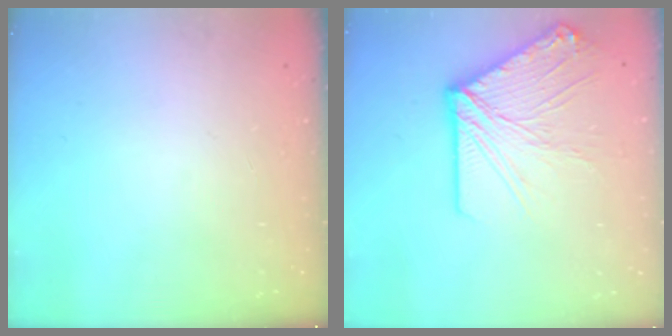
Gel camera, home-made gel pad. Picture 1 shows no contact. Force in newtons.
{"total": 16.4, "press": 16.2, "slide": 2.3}